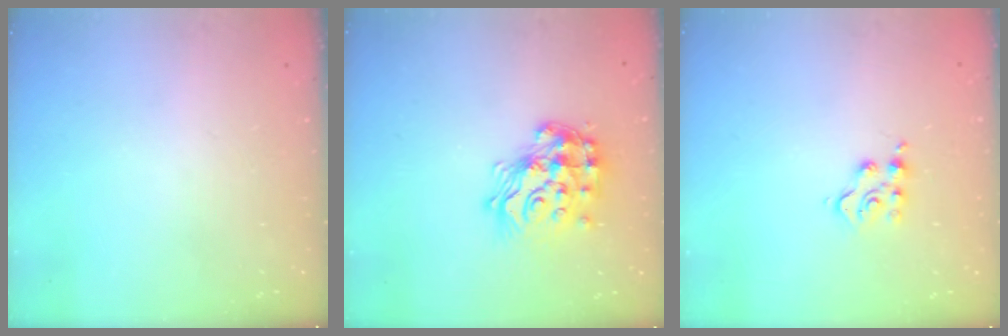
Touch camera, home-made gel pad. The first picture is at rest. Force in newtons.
{"total": 18.3, "press": 18.3, "slide": 1.4}
{"total": 4.9, "press": 4.8, "slide": 0.5}